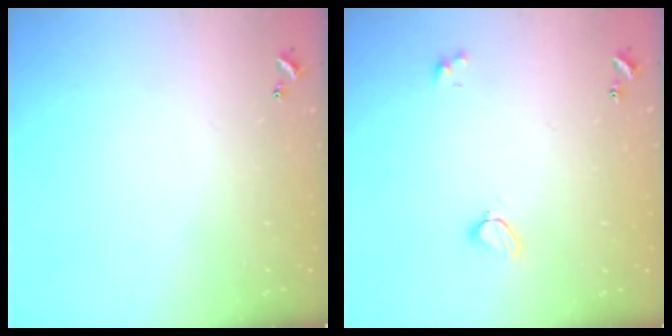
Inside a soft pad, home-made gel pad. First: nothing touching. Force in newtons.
{"total": 2.1, "press": 2.0, "slide": 0.5}